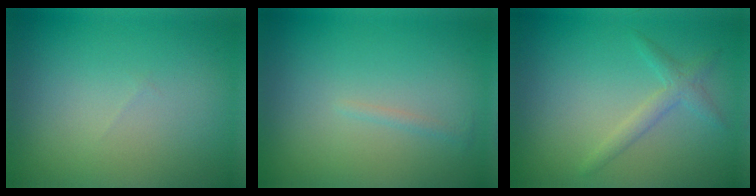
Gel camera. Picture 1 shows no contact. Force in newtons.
{"total": 0.6, "press": 0.6, "slide": 0.0}
{"total": 1.8, "press": 1.8, "slide": 0.0}